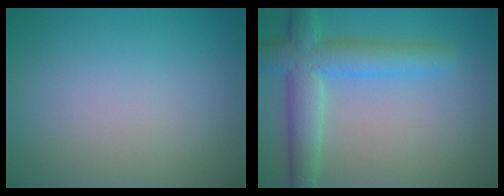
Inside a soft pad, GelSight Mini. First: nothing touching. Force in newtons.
{"total": 5.8, "press": 5.8, "slide": 0.3}